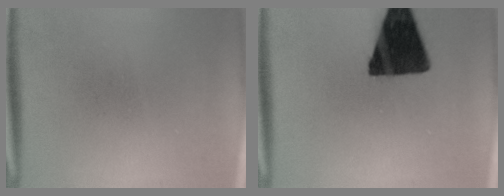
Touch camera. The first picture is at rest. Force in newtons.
{"total": 16.9}